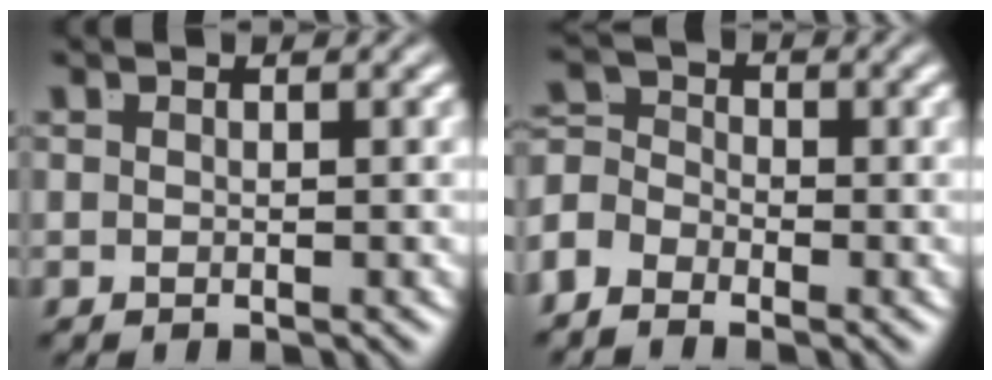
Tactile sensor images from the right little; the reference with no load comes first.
{"total": 4.3, "force": [-1.0, 3.8, 1.7], "torque": [-0.031, -0.015, -0.025]}